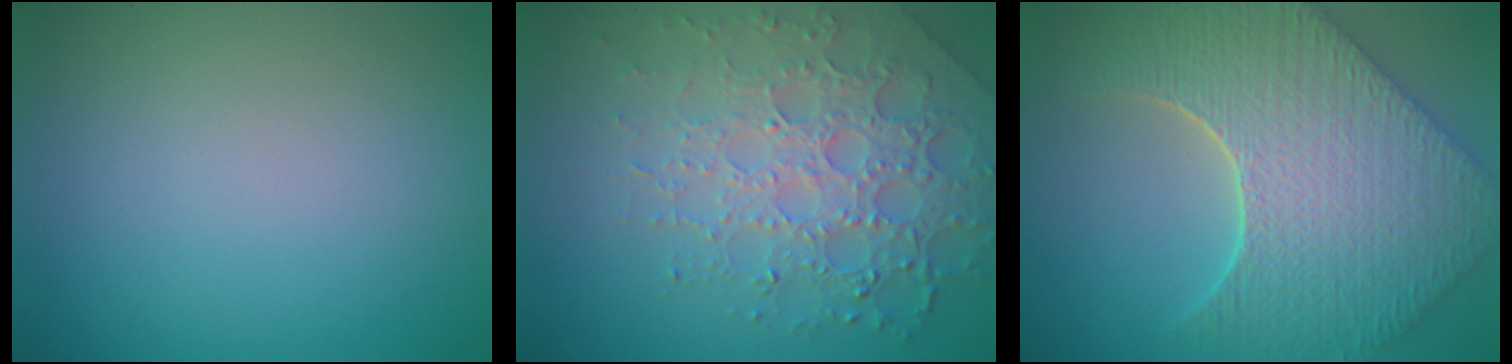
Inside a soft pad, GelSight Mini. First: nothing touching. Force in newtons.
{"total": 6.9, "press": 5.0, "slide": 4.7}
{"total": 9.2, "press": 7.4, "slide": 5.5}